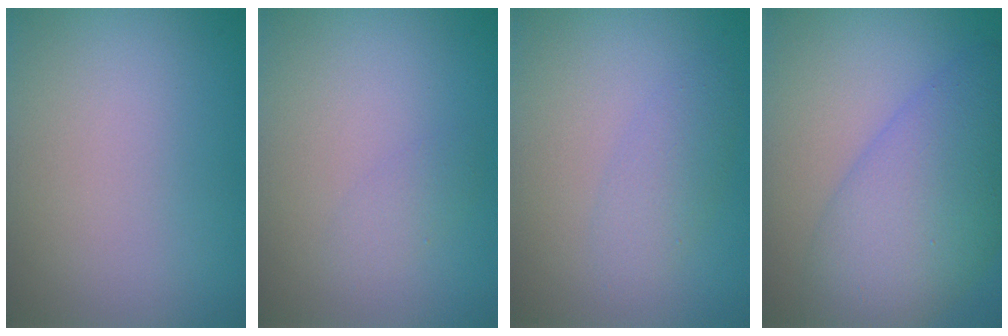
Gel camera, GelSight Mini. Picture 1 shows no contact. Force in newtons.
{"total": 1.1, "press": 1.1, "slide": 0.0}
{"total": 2.1, "press": 2.1, "slide": 0.1}
{"total": 8.7, "press": 8.7, "slide": 0.1}